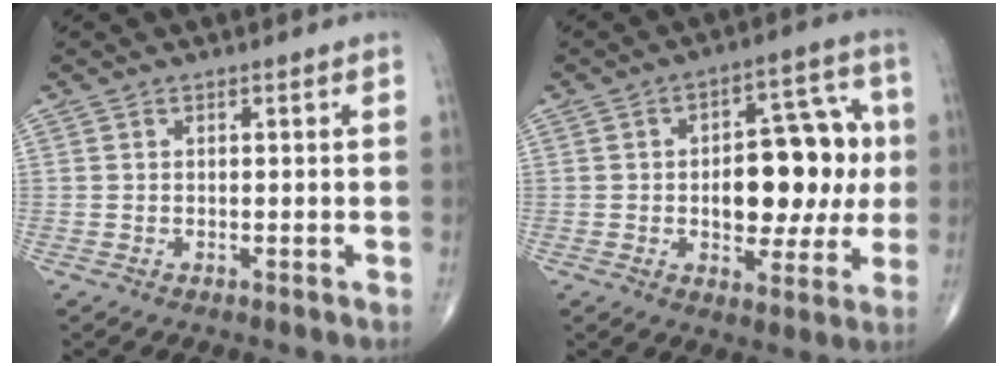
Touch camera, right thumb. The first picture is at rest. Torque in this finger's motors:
{"motor_torque": [0.29, 0.30, 0.20, 0.10, 0.04]}